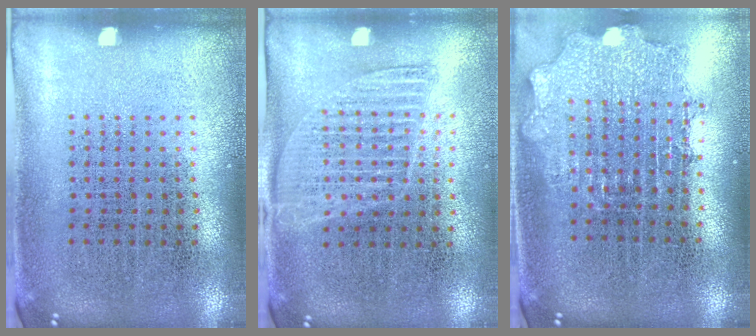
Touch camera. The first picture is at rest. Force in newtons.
{"total": 1.3, "press": 1.1, "slide": 0.6}
{"total": 1.8, "press": 1.4, "slide": 1.1}